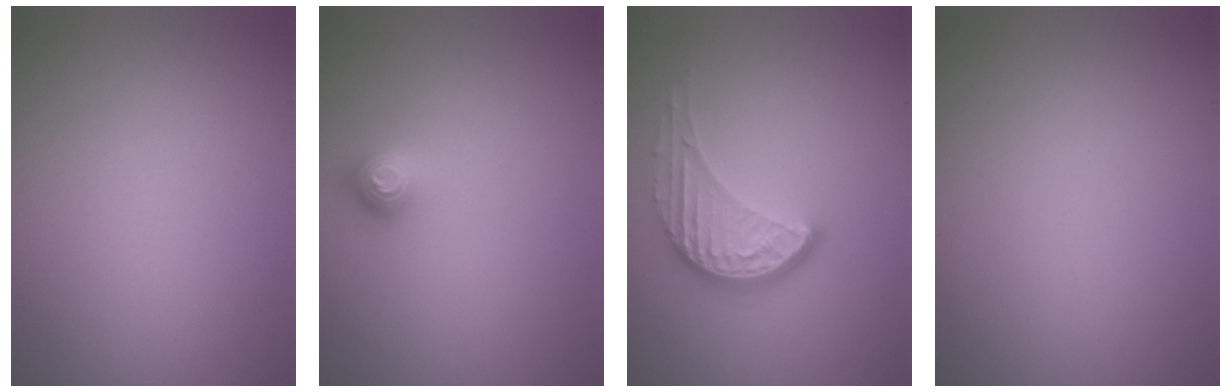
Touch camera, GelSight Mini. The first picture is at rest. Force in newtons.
{"total": 1.7, "press": 1.3, "slide": 1.1}
{"total": 4.0, "press": 2.9, "slide": 2.7}
{"total": 0.0}